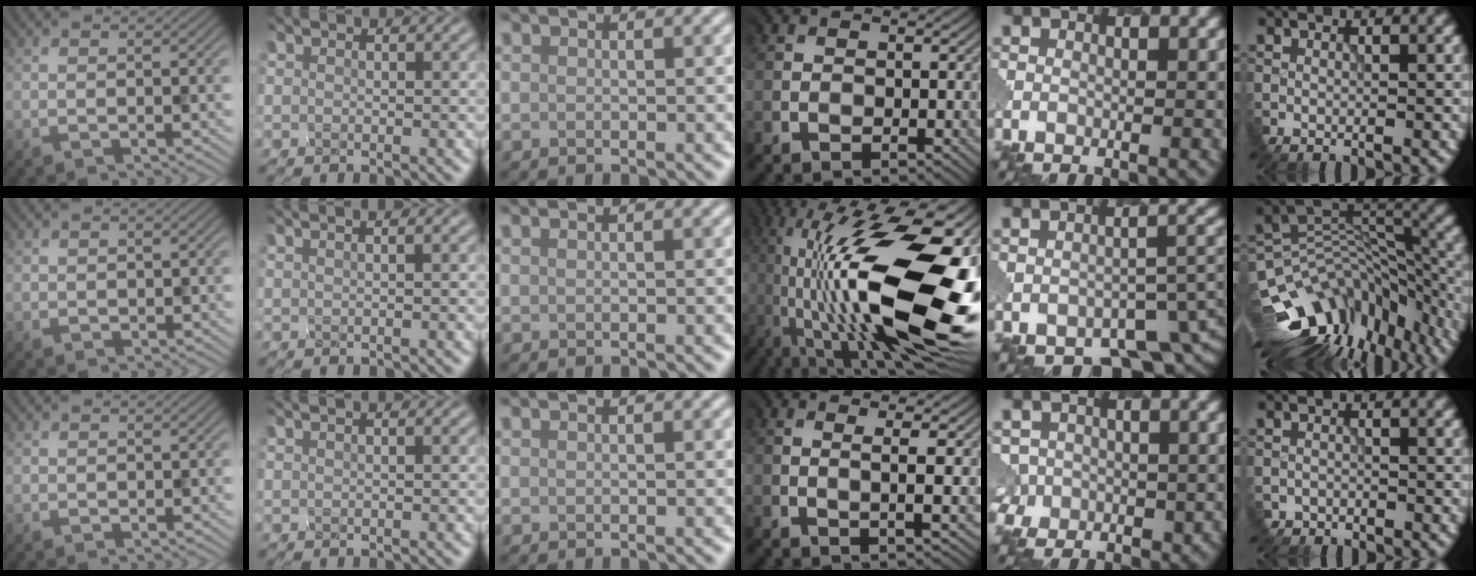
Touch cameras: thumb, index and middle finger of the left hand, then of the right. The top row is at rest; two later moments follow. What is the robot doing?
{"motion": "disassemble", "object": "battery cover"}